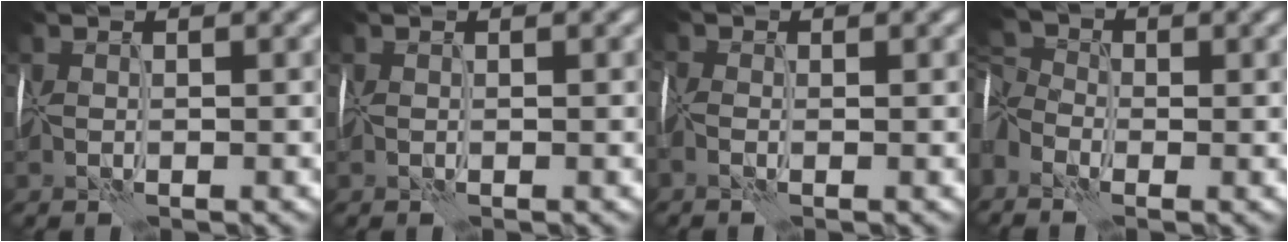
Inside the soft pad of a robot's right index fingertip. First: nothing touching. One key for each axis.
{"total": 0.0}
{"total": 1.4, "fx": -0.5, "fy": 1.0, "fz": 1.0, "tx": -0.022, "ty": 0.002, "tz": -0.011}
{"total": 7.5, "fx": -2.7, "fy": 5.0, "fz": 4.9, "tx": -0.115, "ty": -0.001, "tz": -0.052}